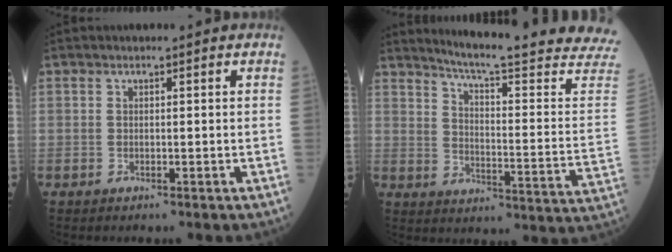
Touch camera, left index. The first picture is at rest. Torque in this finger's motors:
{"motor_torque": [0.51, -0.91, 0.01, 0.03]}